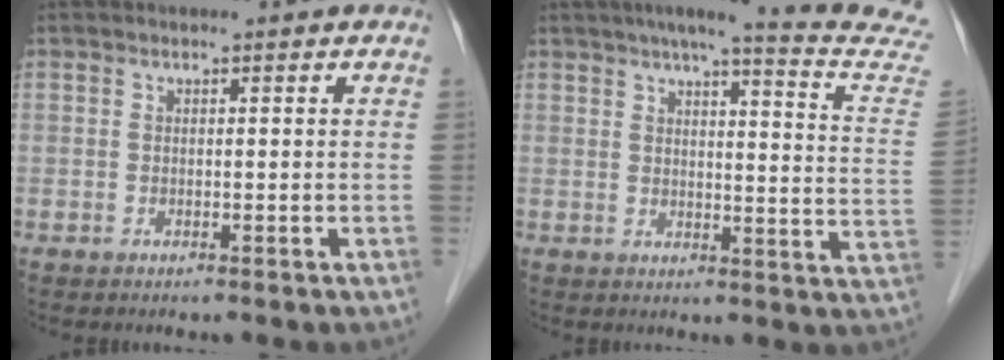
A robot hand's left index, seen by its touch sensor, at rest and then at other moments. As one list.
[{"total": 18.4, "force": [16.3, -0.4, 8.5], "torque": [-0.108, -0.054, 0.180]}]